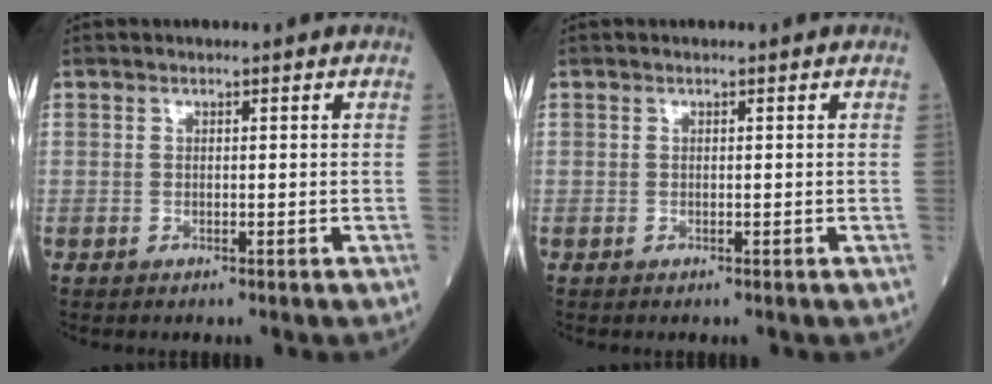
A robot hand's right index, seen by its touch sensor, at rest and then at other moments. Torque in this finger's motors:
{"motor_torque": [0.01, 0.00, -0.01, -0.01]}